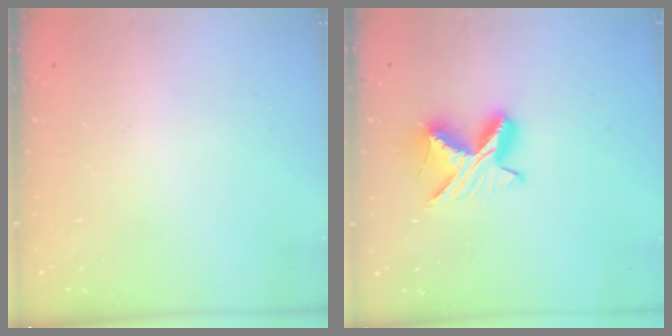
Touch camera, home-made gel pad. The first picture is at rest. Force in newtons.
{"total": 9.0, "press": 9.0, "slide": 0.3}